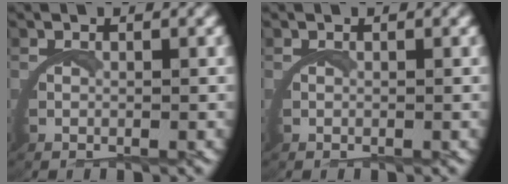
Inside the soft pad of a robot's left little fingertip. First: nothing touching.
{"total": 0.0}